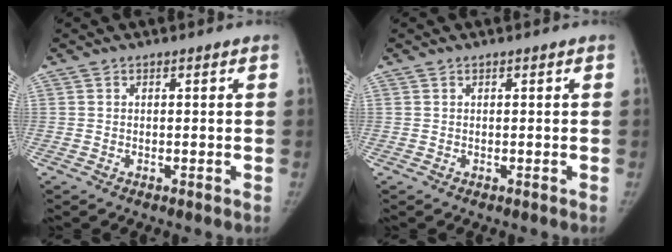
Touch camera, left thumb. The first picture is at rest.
{"total": 0.0}